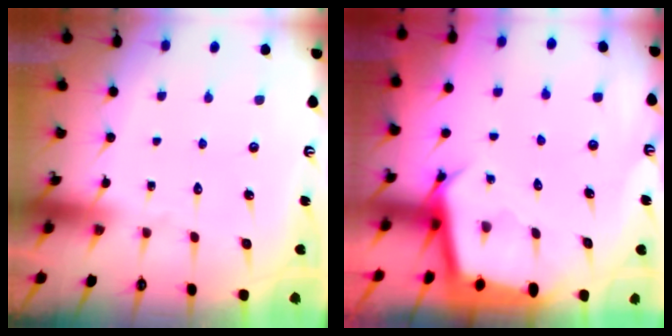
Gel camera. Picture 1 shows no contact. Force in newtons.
{"total": 3.0, "press": 3.0, "slide": 0.0}